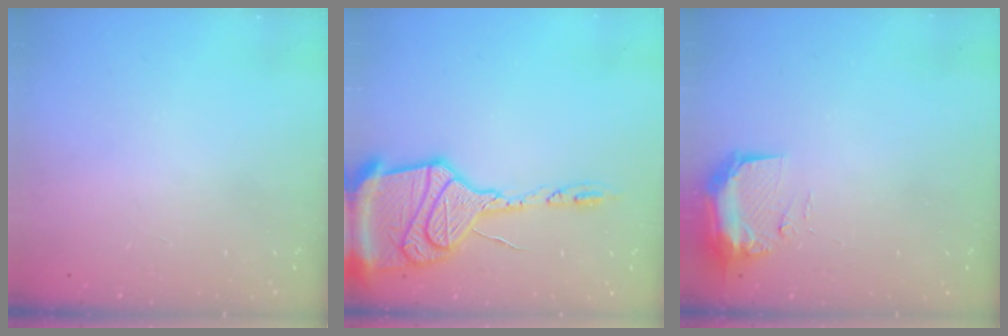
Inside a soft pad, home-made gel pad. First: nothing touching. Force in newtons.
{"total": 23.1, "press": 22.5, "slide": 4.9}
{"total": 9.2, "press": 9.0, "slide": 1.5}